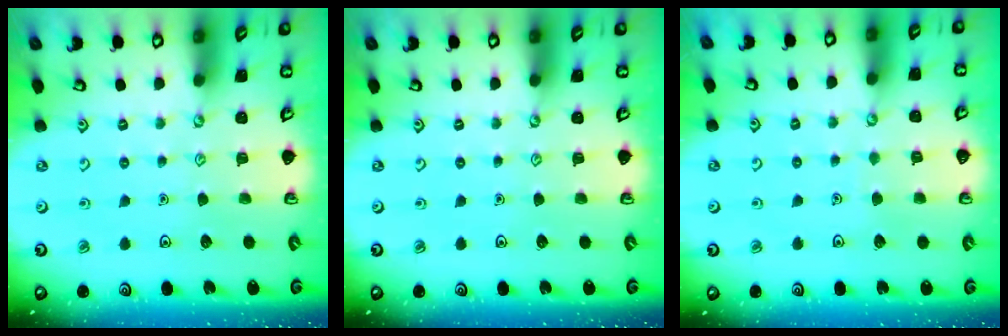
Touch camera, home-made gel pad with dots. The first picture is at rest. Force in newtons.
{"total": 0.0}
{"total": 1.7, "press": 1.7, "slide": 0.1}